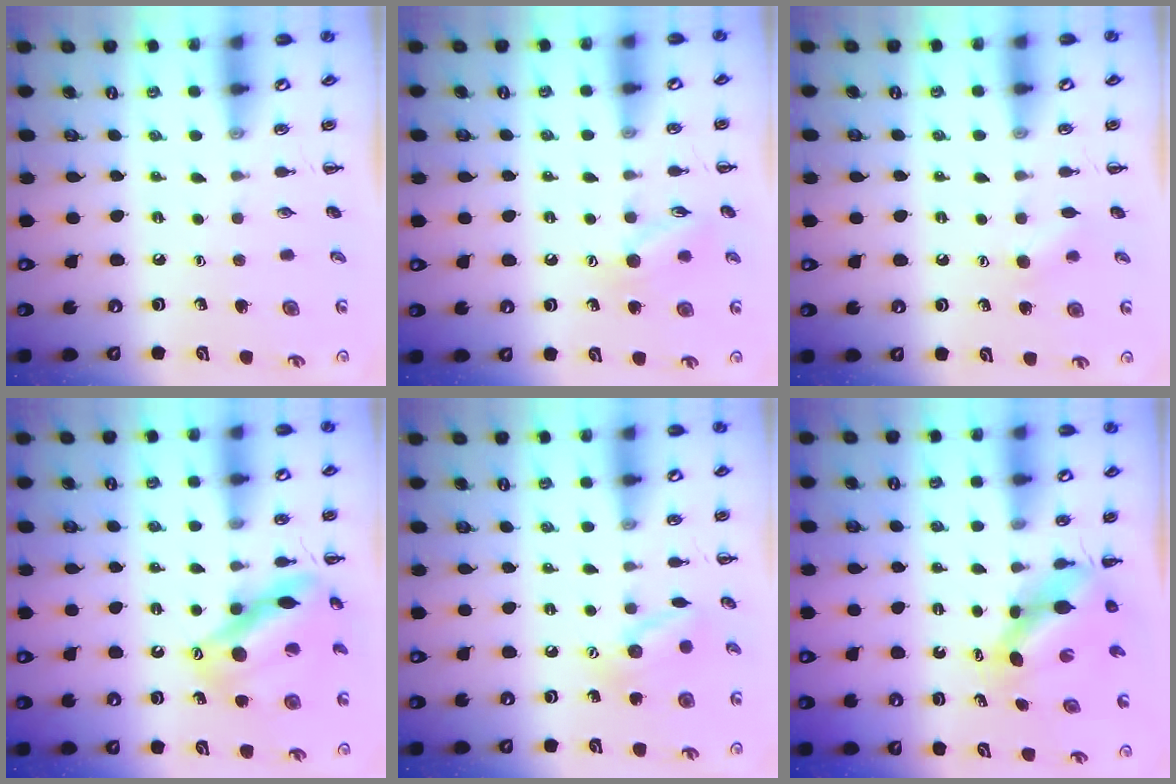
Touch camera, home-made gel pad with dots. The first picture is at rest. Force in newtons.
{"total": 9.1, "press": 9.0, "slide": 1.1}
{"total": 5.1, "press": 4.9, "slide": 1.3}
{"total": 15.0, "press": 14.7, "slide": 2.9}
{"total": 10.4, "press": 10.4, "slide": 0.6}
{"total": 5.9, "press": 5.8, "slide": 0.8}